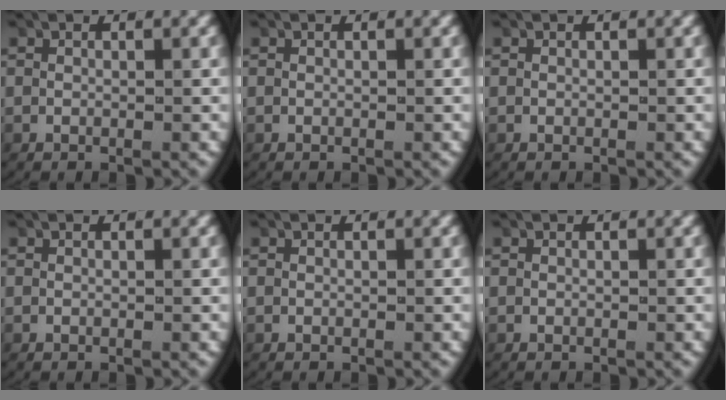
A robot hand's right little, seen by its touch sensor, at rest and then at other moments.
{"total": 0.0}
{"total": 0.0}
{"total": 0.0}
{"total": 0.0}
{"total": 0.0}